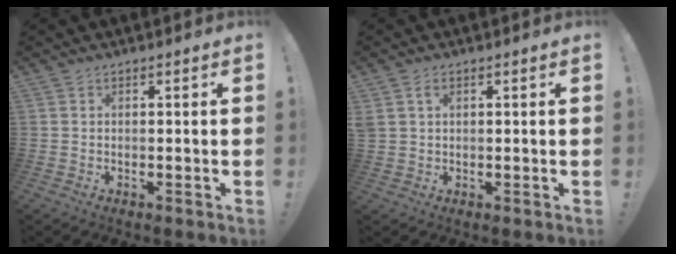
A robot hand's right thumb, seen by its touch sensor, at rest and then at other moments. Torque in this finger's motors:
{"motor_torque": [0.84, 0.28, 0.17, 0.18, 0.04]}